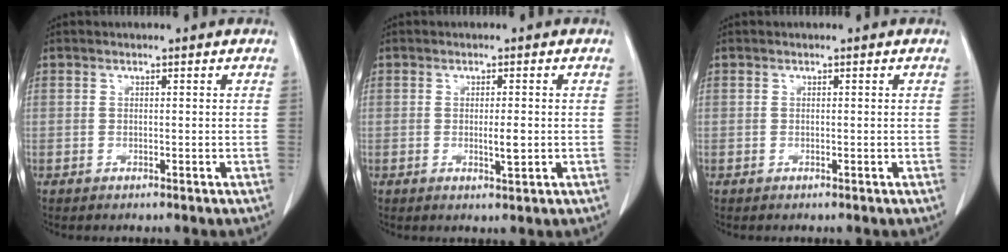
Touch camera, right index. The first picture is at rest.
{"total": 2.4, "force": [-0.2, 0.4, 2.3], "torque": [-0.038, -0.003, -0.002]}
{"total": 0.0}